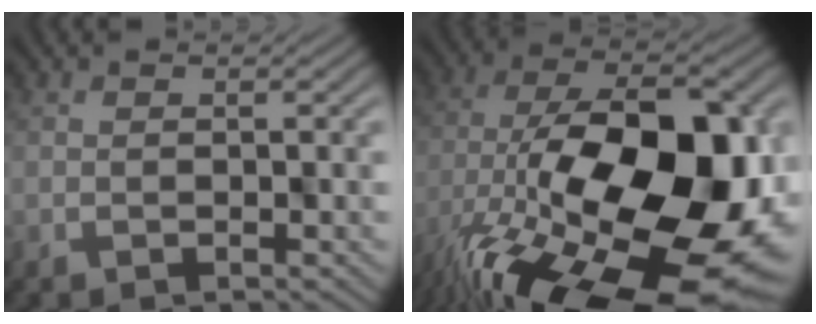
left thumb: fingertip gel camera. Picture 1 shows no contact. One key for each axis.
{"total": 20.2, "fx": -4.9, "fy": 10.6, "fz": 16.5, "tx": -0.307, "ty": -0.040, "tz": -0.053}